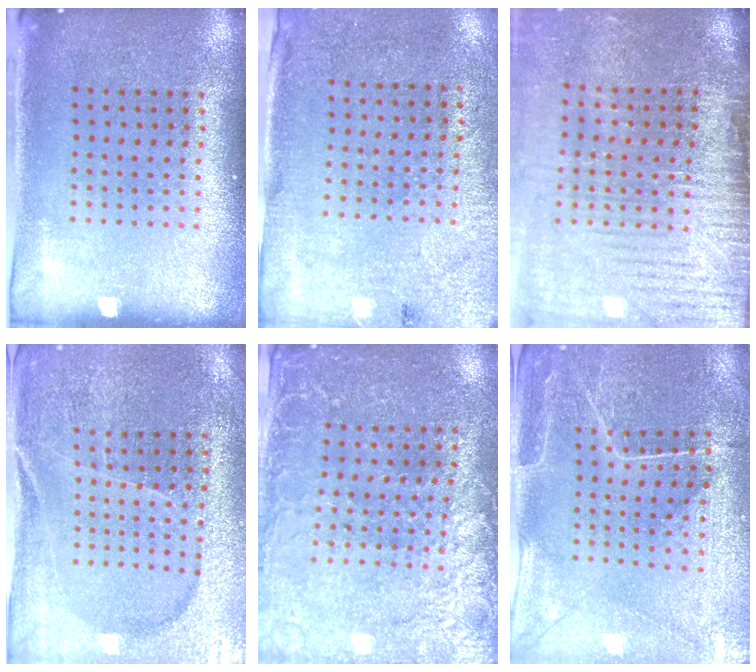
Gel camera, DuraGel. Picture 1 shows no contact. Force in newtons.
{"total": 2.7, "press": 2.2, "slide": 1.5}
{"total": 4.3, "press": 3.7, "slide": 2.2}
{"total": 3.1, "press": 3.1, "slide": 0.4}
{"total": 2.9, "press": 2.8, "slide": 0.7}
{"total": 0.8, "press": 0.7, "slide": 0.4}